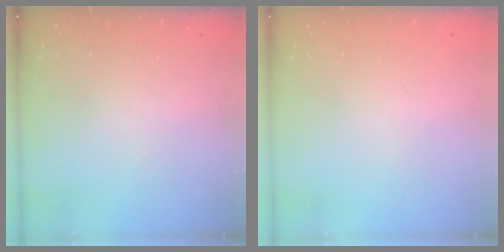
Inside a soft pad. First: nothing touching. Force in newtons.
{"total": 0.0}